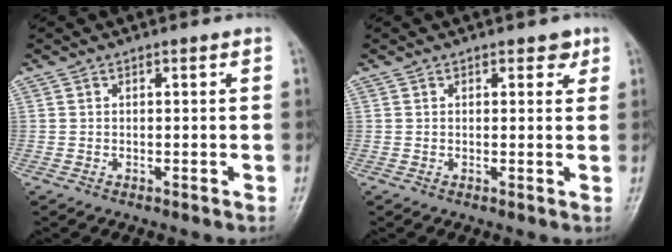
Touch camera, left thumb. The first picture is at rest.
{"total": 2.2, "force": [1.3, 1.3, 1.2], "torque": [0.001, -0.004, 0.014]}